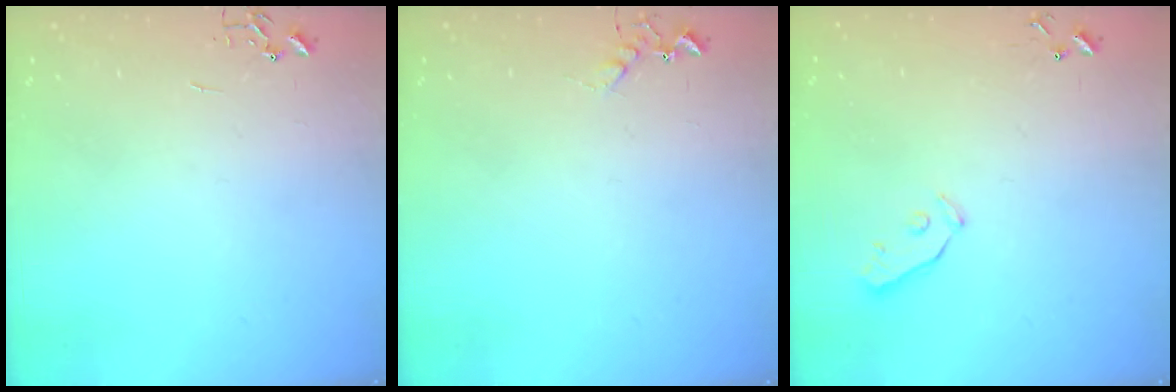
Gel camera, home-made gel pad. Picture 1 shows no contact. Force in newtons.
{"total": 5.2, "press": 5.1, "slide": 0.9}
{"total": 3.8, "press": 3.8, "slide": 0.4}